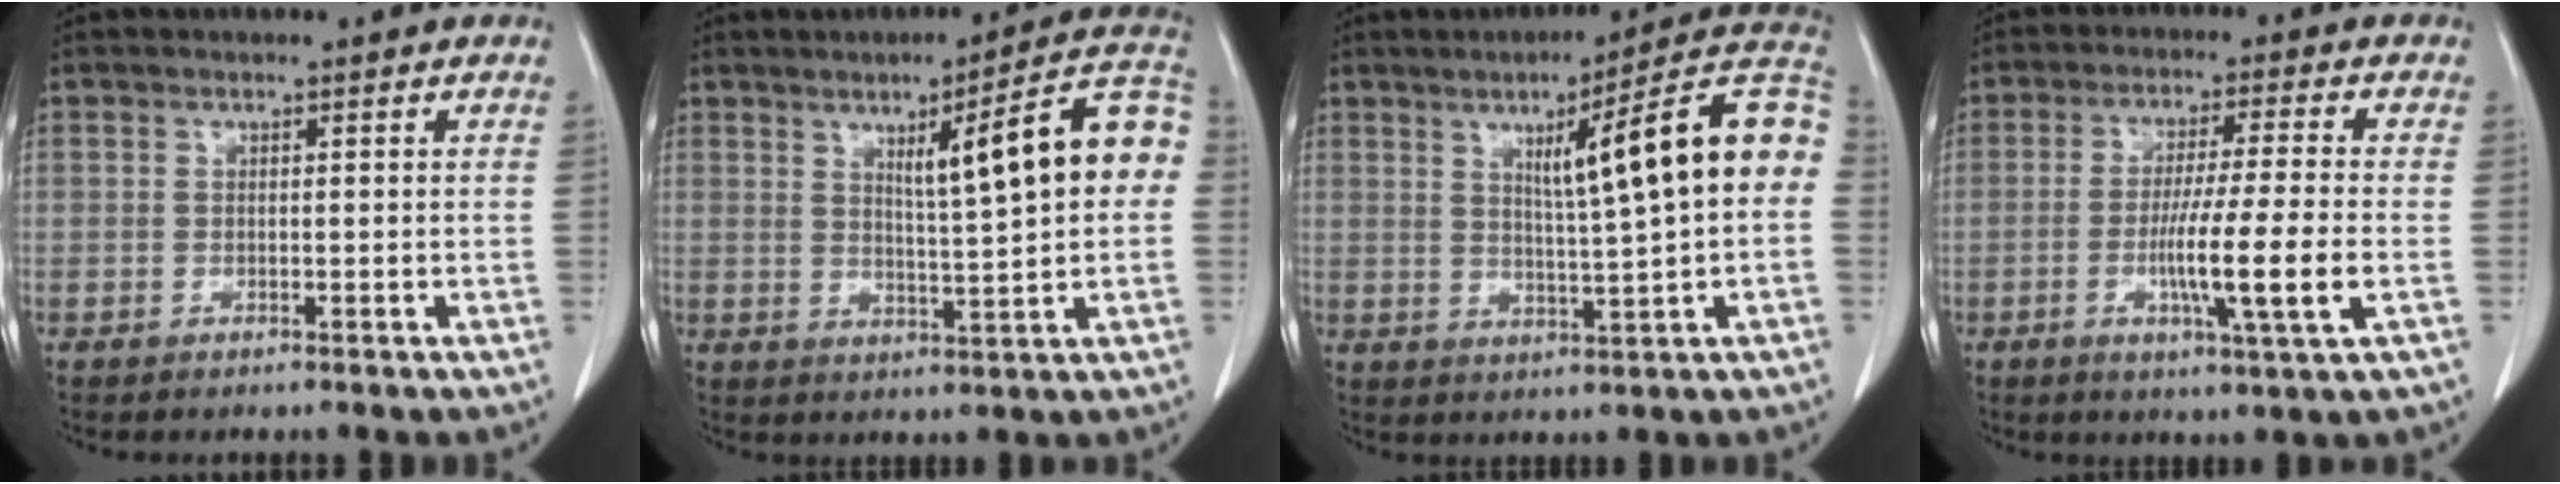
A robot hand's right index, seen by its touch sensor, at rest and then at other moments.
{"total": 13.7, "force": [2.7, 1.0, 13.4], "torque": [-0.182, 0.025, 0.037]}
{"total": 16.2, "force": [2.7, 0.3, 15.9], "torque": [-0.219, 0.027, 0.034]}
{"total": 10.6, "force": [-2.5, -0.6, 10.3], "torque": [-0.182, -0.016, -0.048]}